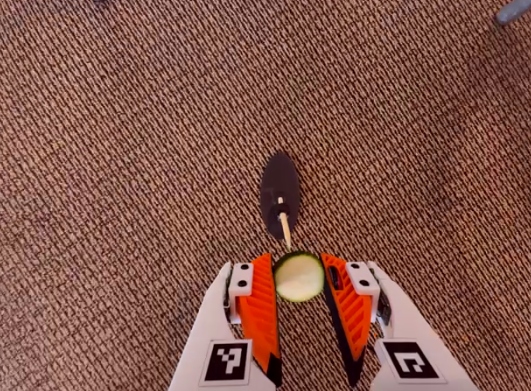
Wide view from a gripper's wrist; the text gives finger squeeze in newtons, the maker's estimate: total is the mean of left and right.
{"total": 6.8, "left": 6.3, "right": 7.3}